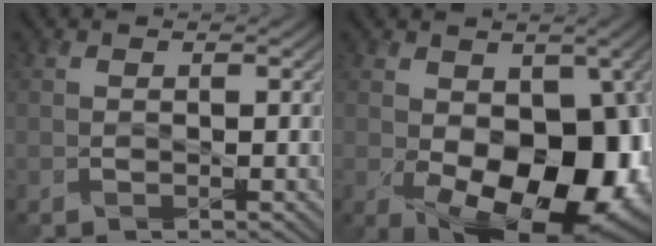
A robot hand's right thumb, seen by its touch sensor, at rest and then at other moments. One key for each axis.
{"total": 16.6, "fx": -3.2, "fy": 9.6, "fz": 13.1, "tx": -0.189, "ty": -0.035, "tz": -0.035}